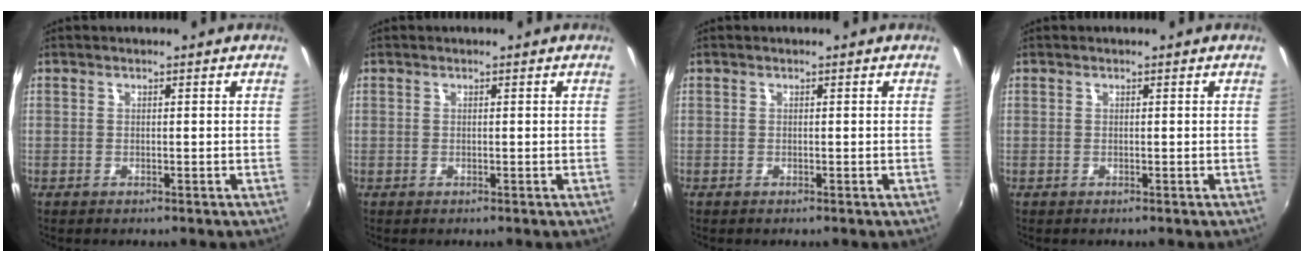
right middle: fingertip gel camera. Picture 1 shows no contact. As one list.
[{"total": 0.0}, {"total": 0.0}, {"total": 0.0}]